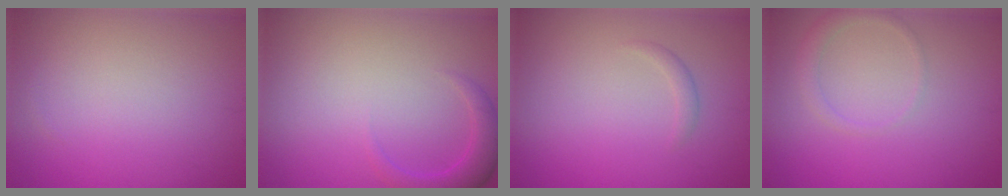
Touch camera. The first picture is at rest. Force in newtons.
{"total": 2.4, "press": 2.4, "slide": 0.1}
{"total": 0.8, "press": 0.8, "slide": 0.0}
{"total": 1.4, "press": 1.4, "slide": 0.0}